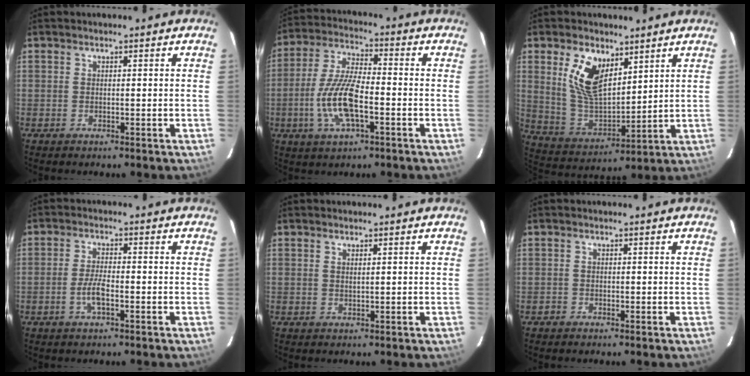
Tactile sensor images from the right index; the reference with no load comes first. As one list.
[{"total": 12.0, "force": [-3.7, 3.8, 10.8], "torque": [-0.227, -0.001, -0.073]}, {"total": 12.4, "force": [5.8, 6.4, 8.8], "torque": [-0.174, 0.006, 0.126]}, {"total": 4.0, "force": [-1.6, 1.0, 3.5], "torque": [-0.075, 0.000, -0.033]}, {"total": 0.8, "force": [0.4, 0.0, 0.6], "torque": [-0.013, 0.002, 0.008]}, {"total": 0.9, "force": [-0.6, 0.7, -0.1], "torque": [-0.001, 0.004, -0.013]}]